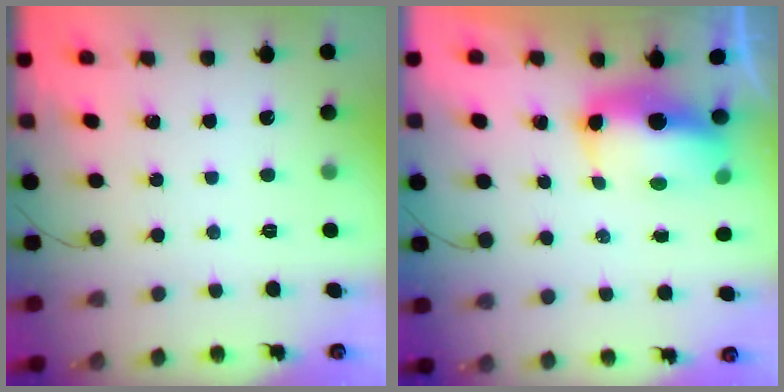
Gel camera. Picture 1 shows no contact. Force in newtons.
{"total": 9.1, "press": 9.0, "slide": 0.9}